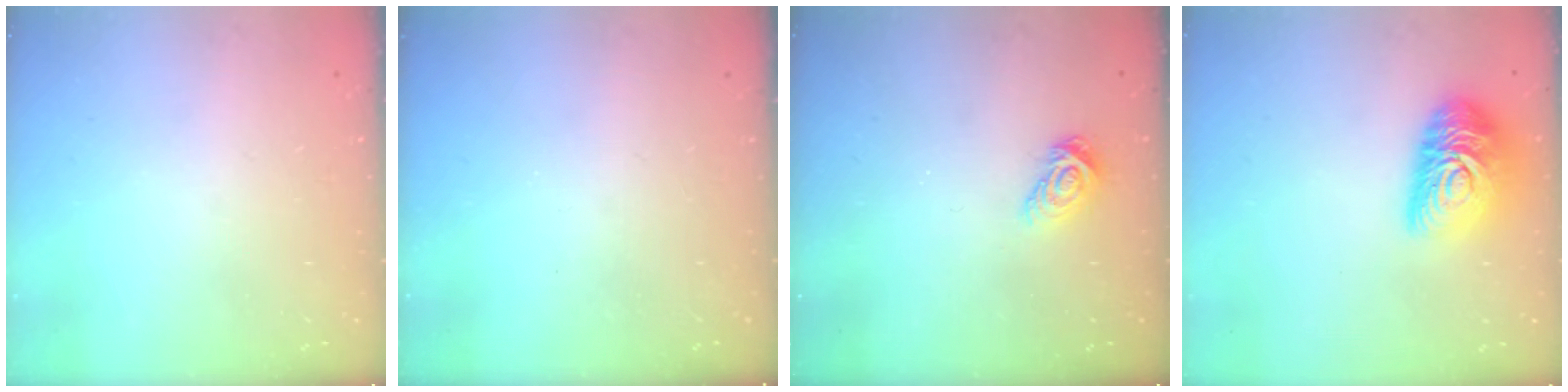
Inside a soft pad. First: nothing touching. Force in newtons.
{"total": 0.0}
{"total": 7.4, "press": 7.4, "slide": 0.2}
{"total": 15.0, "press": 15.0, "slide": 1.0}